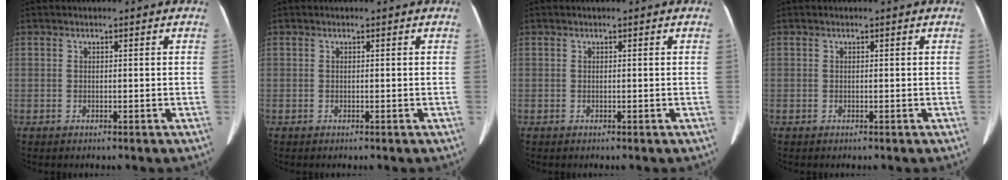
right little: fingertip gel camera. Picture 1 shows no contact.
{"total": 0.0}
{"total": 0.0}
{"total": 0.0}